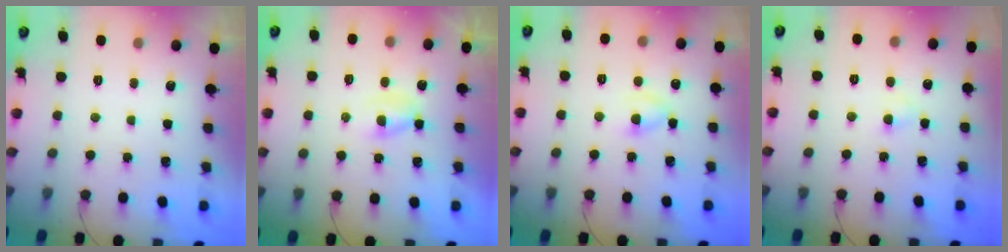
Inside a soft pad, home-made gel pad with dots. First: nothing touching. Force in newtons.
{"total": 1.3, "press": 1.1, "slide": 0.7}
{"total": 4.0, "press": 3.7, "slide": 1.5}
{"total": 2.4, "press": 2.2, "slide": 1.0}